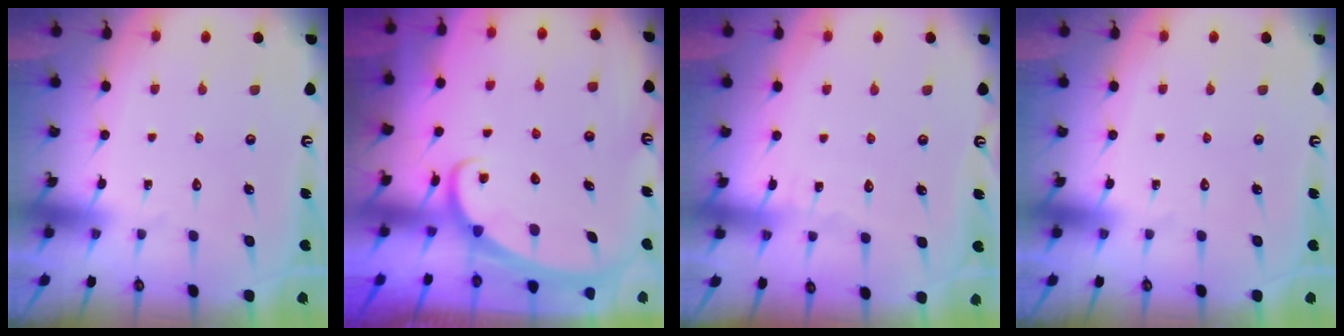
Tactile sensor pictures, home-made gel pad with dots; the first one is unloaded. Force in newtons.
{"total": 2.2, "press": 2.2, "slide": 0.1}
{"total": 4.4, "press": 4.4, "slide": 0.5}
{"total": 0.0}